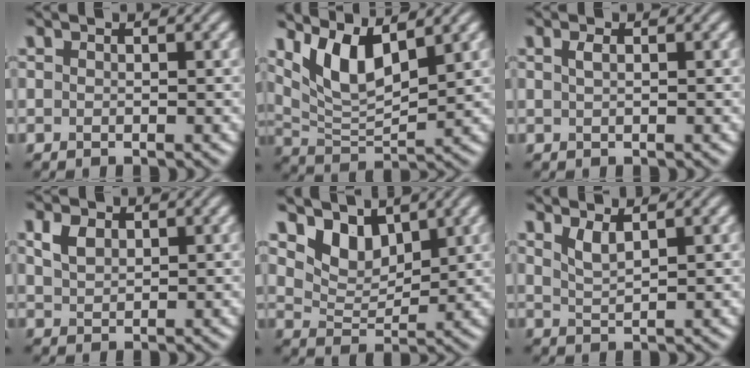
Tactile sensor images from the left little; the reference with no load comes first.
{"total": 6.2, "force": [3.5, 2.3, 4.6], "torque": [-0.094, -0.010, 0.069]}
{"total": 0.9, "force": [0.4, 0.3, 0.7], "torque": [-0.017, 0.003, 0.008]}
{"total": 2.2, "force": [1.1, 1.4, 1.3], "torque": [-0.031, 0.004, 0.025]}
{"total": 4.0, "force": [3.1, 2.0, 1.6], "torque": [-0.045, -0.014, 0.059]}
{"total": 1.8, "force": [1.3, 0.5, 1.2], "torque": [-0.028, -0.004, 0.028]}